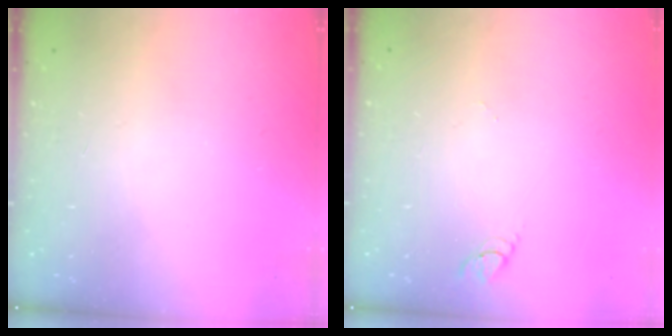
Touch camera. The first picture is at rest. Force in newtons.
{"total": 3.6, "press": 3.6, "slide": 0.4}